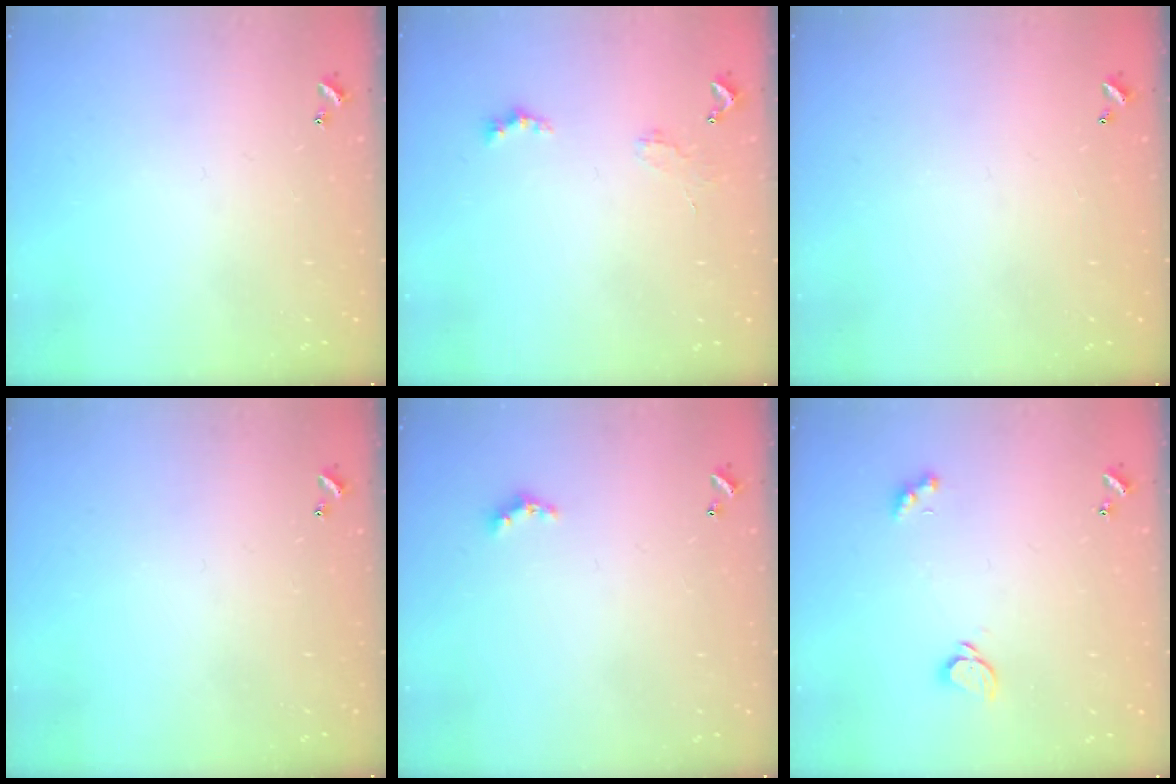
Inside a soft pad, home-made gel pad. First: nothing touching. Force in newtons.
{"total": 1.9, "press": 1.8, "slide": 0.5}
{"total": 2.9, "press": 2.9, "slide": 0.1}
{"total": 0.0}
{"total": 2.8, "press": 2.7, "slide": 0.6}
{"total": 1.4, "press": 1.4, "slide": 0.3}